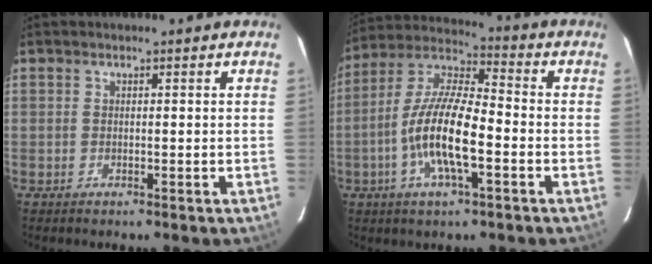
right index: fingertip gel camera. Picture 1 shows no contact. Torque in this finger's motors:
{"motor_torque": [0.72, -0.41, 0.45, 0.21]}